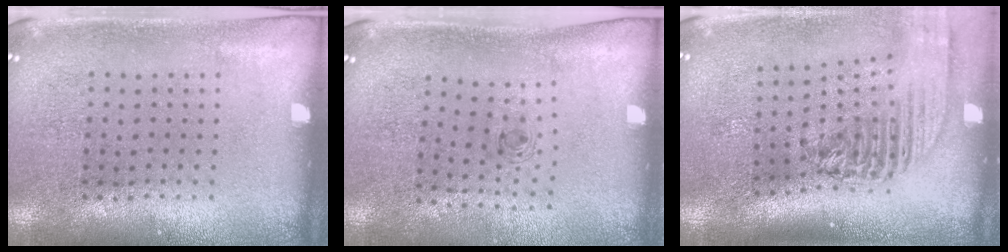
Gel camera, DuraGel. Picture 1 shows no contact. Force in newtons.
{"total": 0.6, "press": 0.2, "slide": 0.5}
{"total": 2.3, "press": 1.7, "slide": 1.5}